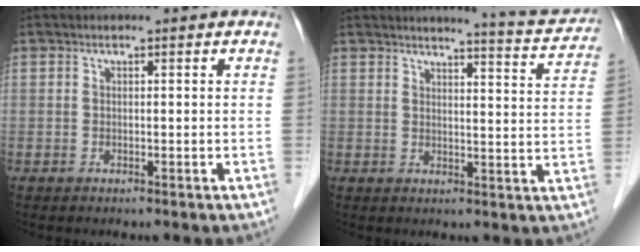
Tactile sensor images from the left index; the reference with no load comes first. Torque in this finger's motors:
{"motor_torque": [0.43, -0.70, 0.23, 0.04]}